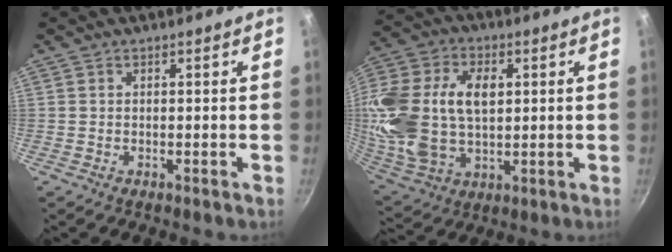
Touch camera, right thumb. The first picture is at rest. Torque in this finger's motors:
{"motor_torque": [2.34, 2.67, 1.40, -0.69, 0.28]}